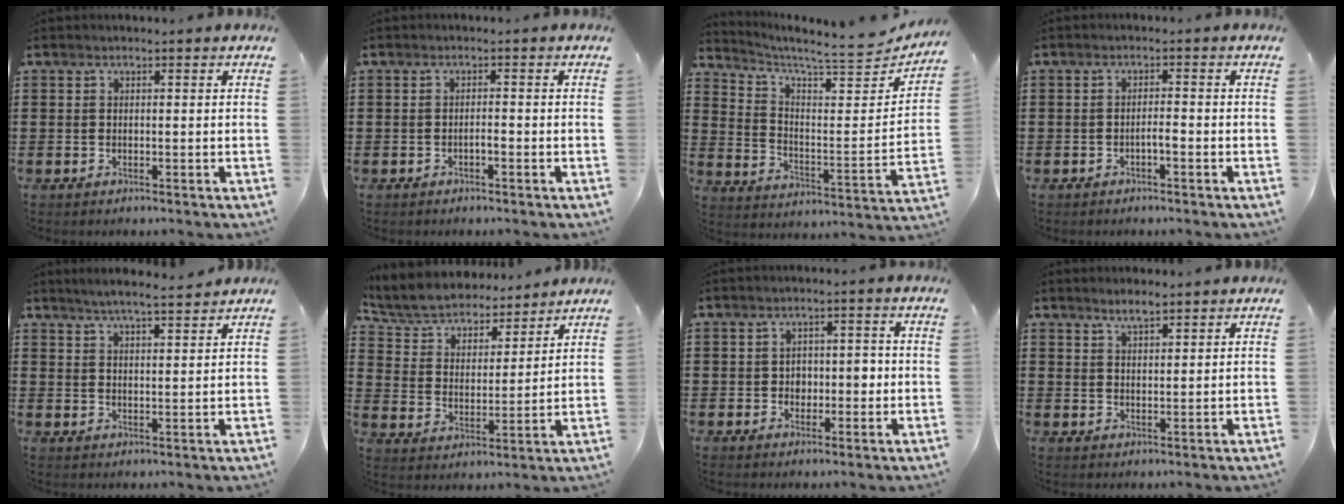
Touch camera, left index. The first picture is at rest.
{"total": 1.0, "force": [-0.5, 0.2, 0.8], "torque": [-0.018, -0.002, -0.008]}
{"total": 6.0, "force": [5.3, 0.3, 2.7], "torque": [-0.071, -0.047, 0.082]}
{"total": 1.5, "force": [-0.8, 0.2, 1.3], "torque": [-0.026, 0.000, -0.014]}
{"total": 4.2, "force": [3.8, 0.0, 1.7], "torque": [-0.044, -0.009, 0.068]}
{"total": 6.1, "force": [5.8, 1.4, 1.1], "torque": [-0.053, -0.034, 0.098]}
{"total": 3.1, "force": [-0.2, 2.3, 2.1], "torque": [-0.030, 0.000, -0.012]}
{"total": 2.6, "force": [2.3, 0.5, 1.2], "torque": [-0.028, 0.004, 0.042]}